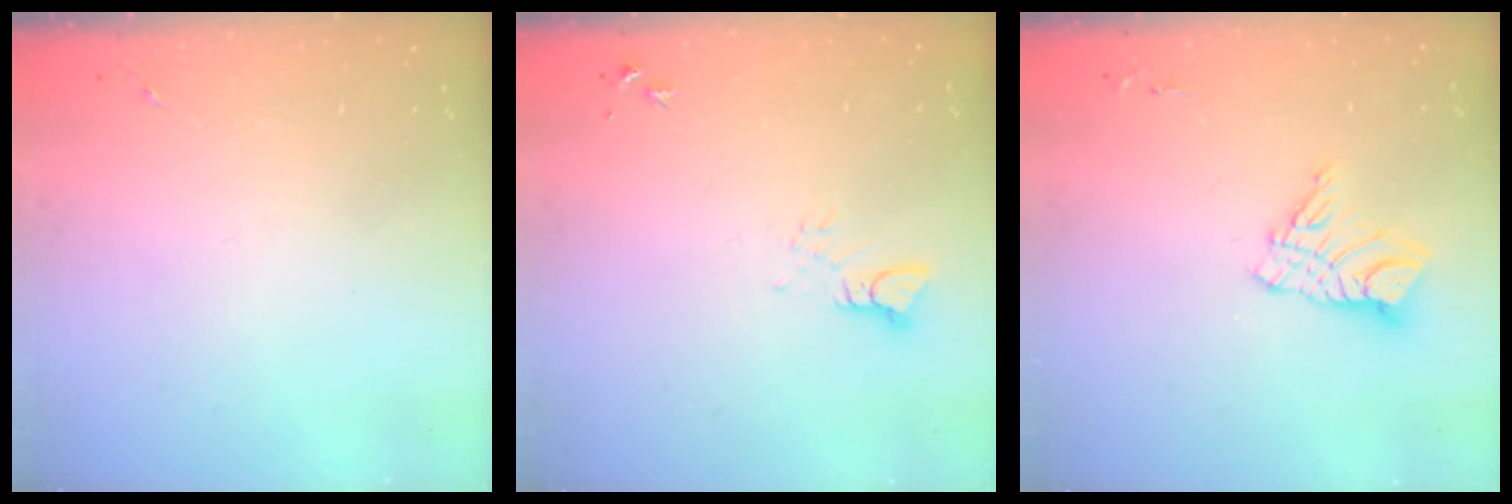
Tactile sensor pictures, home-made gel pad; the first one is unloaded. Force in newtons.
{"total": 3.1, "press": 3.1, "slide": 0.3}
{"total": 11.0, "press": 10.9, "slide": 1.0}